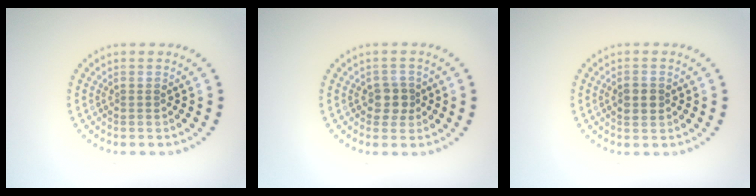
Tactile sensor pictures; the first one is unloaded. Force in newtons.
{"total": 2.0, "press": 1.8, "slide": 0.9}
{"total": 2.2, "press": 2.2, "slide": 0.1}